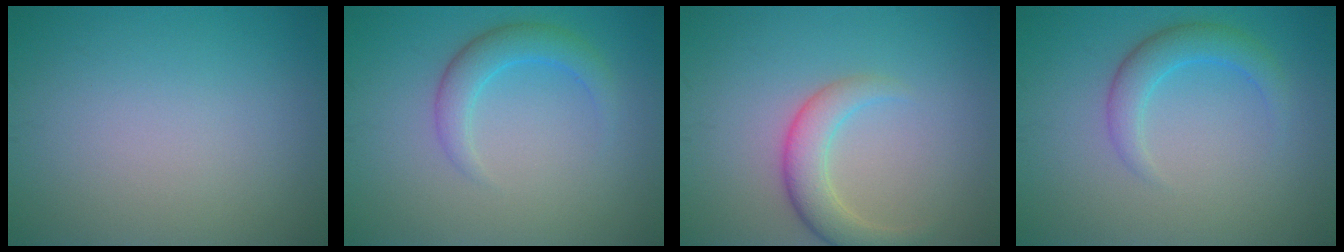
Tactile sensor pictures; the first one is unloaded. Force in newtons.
{"total": 3.0, "press": 3.0, "slide": 0.1}
{"total": 3.6, "press": 3.6, "slide": 0.3}
{"total": 3.0, "press": 3.0, "slide": 0.1}